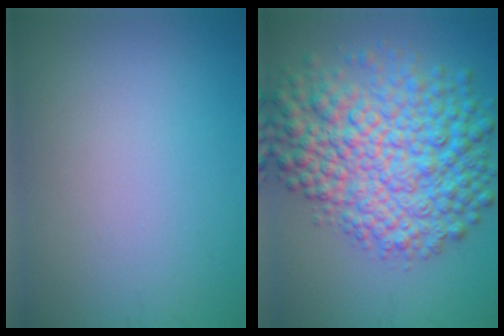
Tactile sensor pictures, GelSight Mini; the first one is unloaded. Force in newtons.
{"total": 10.4, "press": 10.4, "slide": 0.2}